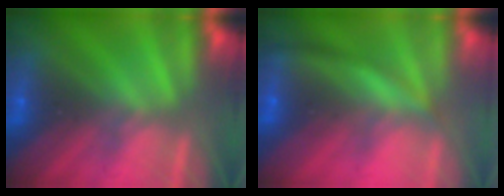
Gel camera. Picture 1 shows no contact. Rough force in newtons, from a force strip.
{"total": 3.2}